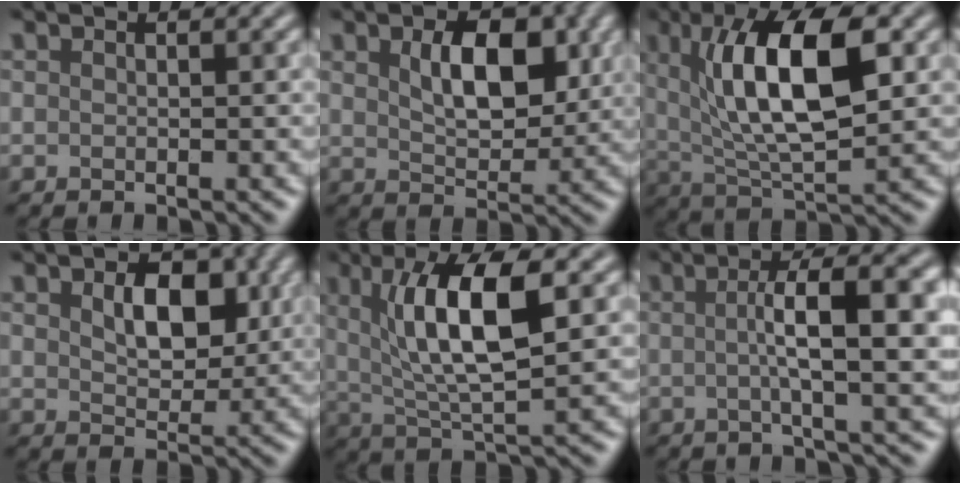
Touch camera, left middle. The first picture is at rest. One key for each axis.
{"total": 2.5, "fx": 0.6, "fy": 0.8, "fz": 2.4, "tx": -0.069, "ty": -0.025, "tz": 0.049}
{"total": 7.4, "fx": 1.2, "fy": 2.3, "fz": 7.0, "tx": -0.144, "ty": -0.022, "tz": 0.057}
{"total": 1.5, "fx": 0.3, "fy": 0.6, "fz": 1.4, "tx": -0.055, "ty": -0.024, "tz": 0.043}
{"total": 5.9, "fx": 0.9, "fy": 0.9, "fz": 5.8, "tx": -0.128, "ty": -0.024, "tz": 0.057}
{"total": 6.2, "fx": -0.2, "fy": 0.0, "fz": 6.2, "tx": -0.093, "ty": -0.008, "tz": 0.030}